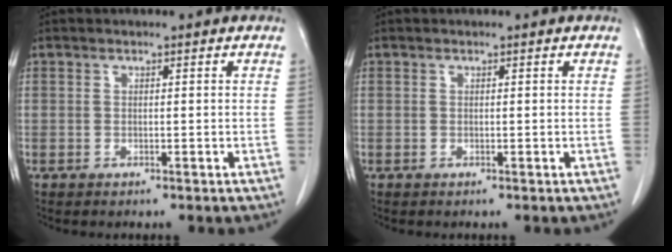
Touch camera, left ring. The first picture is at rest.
{"total": 0.0}